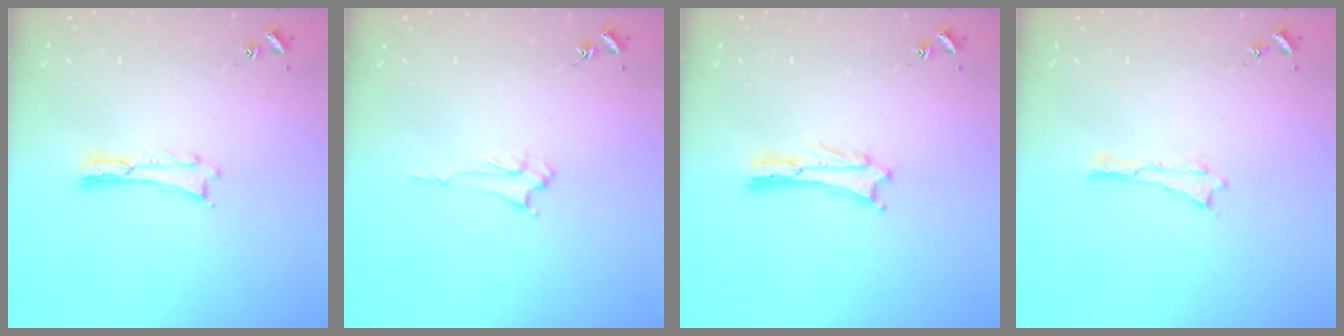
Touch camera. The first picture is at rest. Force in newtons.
{"total": 2.4, "press": 2.4, "slide": 0.3}
{"total": 0.0}
{"total": 0.0}